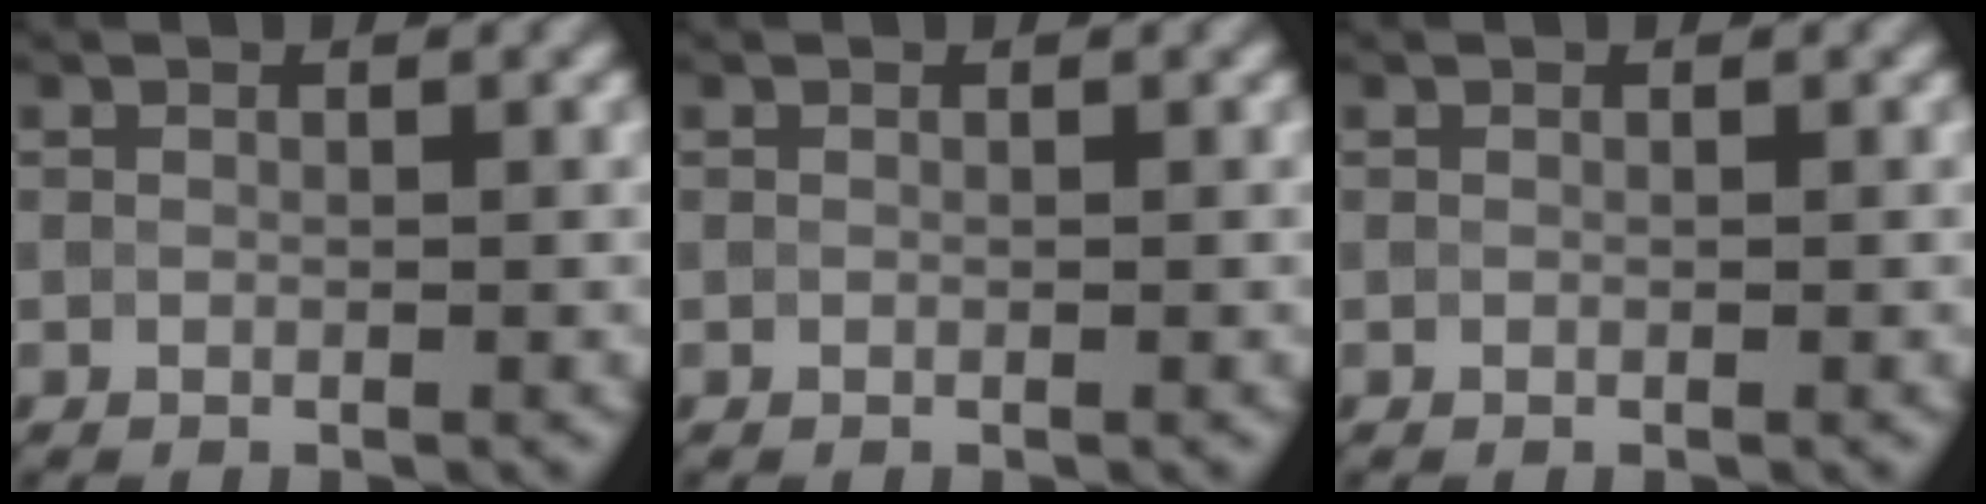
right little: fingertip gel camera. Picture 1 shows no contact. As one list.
[{"total": 0.0}, {"total": 0.0}]